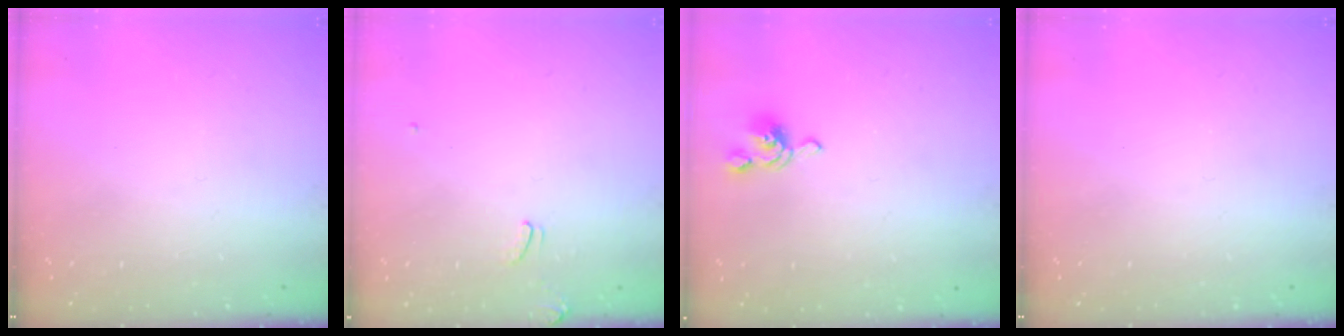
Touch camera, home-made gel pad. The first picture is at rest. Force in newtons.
{"total": 0.5, "press": 0.1, "slide": 0.5}
{"total": 2.6, "press": 2.5, "slide": 0.7}
{"total": 0.0}